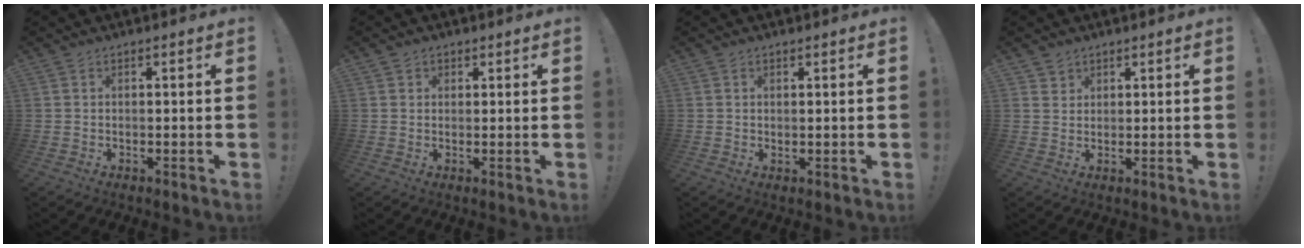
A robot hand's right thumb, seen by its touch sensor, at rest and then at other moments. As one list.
[{"total": 1.7, "force": [1.1, 1.3, 0.3], "torque": [0.000, -0.005, 0.019]}, {"total": 0.9, "force": [0.7, 0.2, 0.4], "torque": [-0.007, 0.000, 0.014]}, {"total": 2.3, "force": [1.7, 1.6, 0.1], "torque": [0.007, -0.013, 0.030]}]